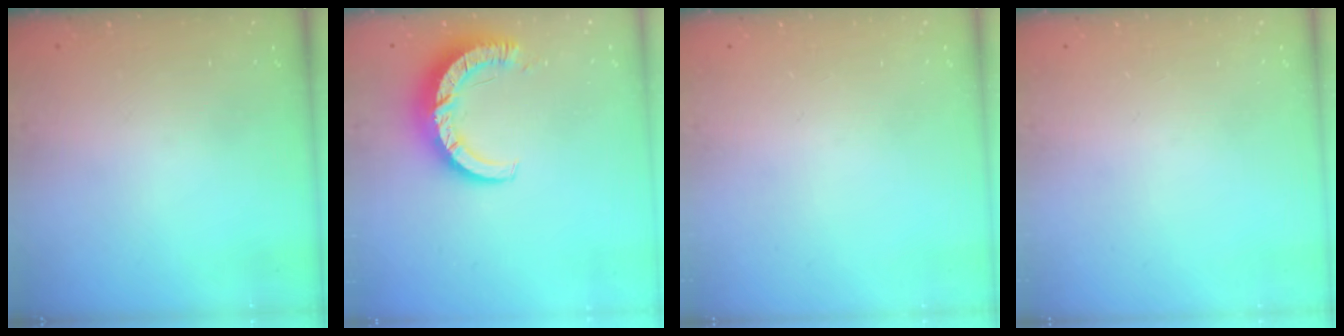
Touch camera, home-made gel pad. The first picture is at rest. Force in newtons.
{"total": 9.0, "press": 9.0, "slide": 0.9}
{"total": 0.0}
{"total": 0.0}